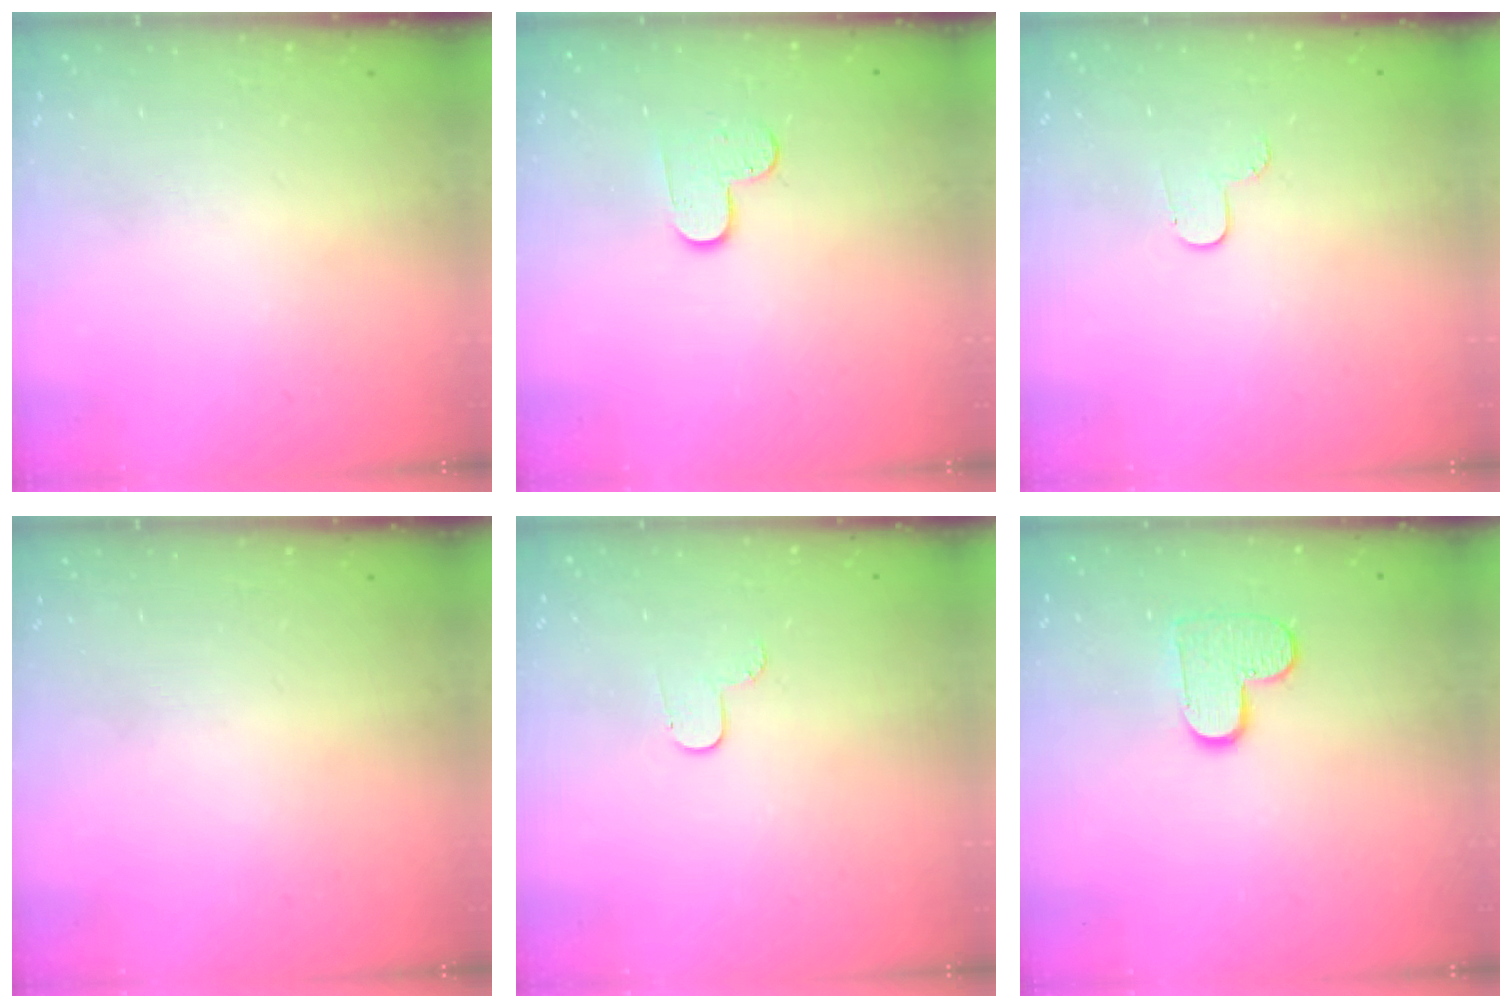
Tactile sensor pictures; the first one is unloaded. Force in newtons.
{"total": 7.4, "press": 7.4, "slide": 0.7}
{"total": 3.8, "press": 3.8, "slide": 0.4}
{"total": 0.0}
{"total": 3.8, "press": 3.8, "slide": 0.4}
{"total": 8.3, "press": 8.2, "slide": 0.4}